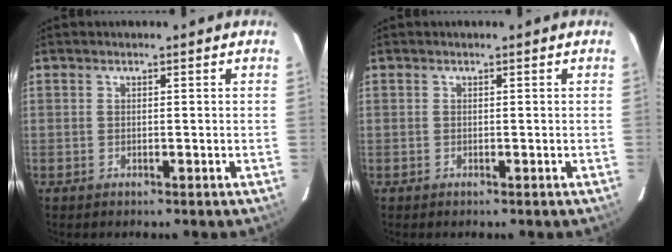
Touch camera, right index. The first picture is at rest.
{"total": 0.0}